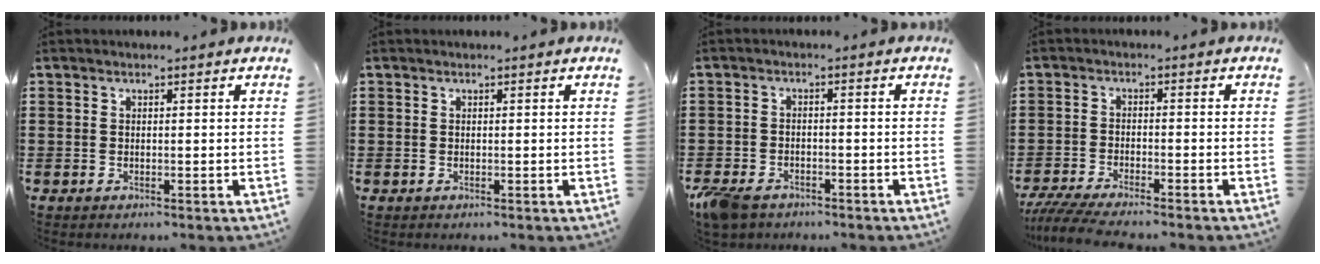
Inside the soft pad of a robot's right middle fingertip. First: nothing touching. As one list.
[{"total": 0.0}, {"total": 3.4, "force": [-2.9, 1.5, 1.0], "torque": [-0.041, -0.003, -0.064]}, {"total": 4.1, "force": [-3.8, 0.1, 1.6], "torque": [-0.040, -0.013, -0.078]}]